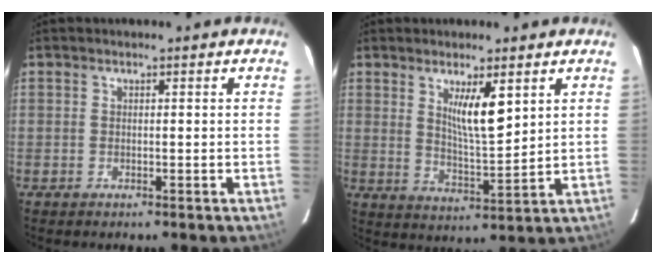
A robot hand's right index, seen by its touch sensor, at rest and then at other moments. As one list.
[{"total": 7.1, "force": [3.2, 1.1, 6.2], "torque": [-0.108, -0.014, 0.062]}]